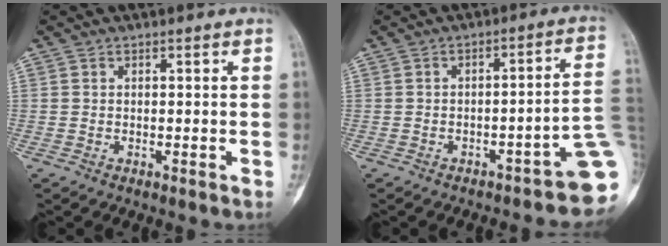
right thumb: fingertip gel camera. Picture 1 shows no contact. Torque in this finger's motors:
{"motor_torque": [1.94, 0.55, 1.12, -1.14, 0.17]}